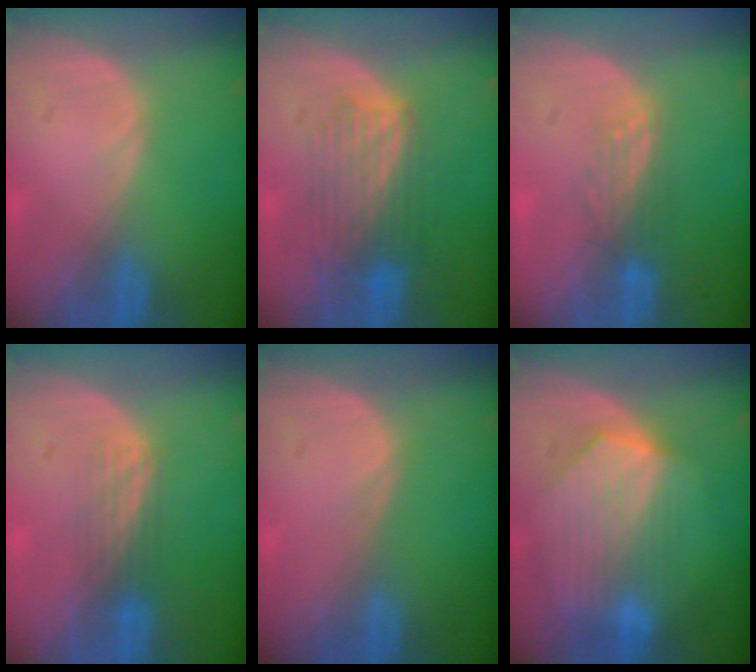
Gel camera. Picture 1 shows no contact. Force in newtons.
{"total": 6.1, "press": 6.1, "slide": 0.6}
{"total": 2.9, "press": 2.7, "slide": 1.1}
{"total": 2.7, "press": 2.6, "slide": 0.8}
{"total": 0.0}
{"total": 8.6, "press": 7.8, "slide": 3.5}